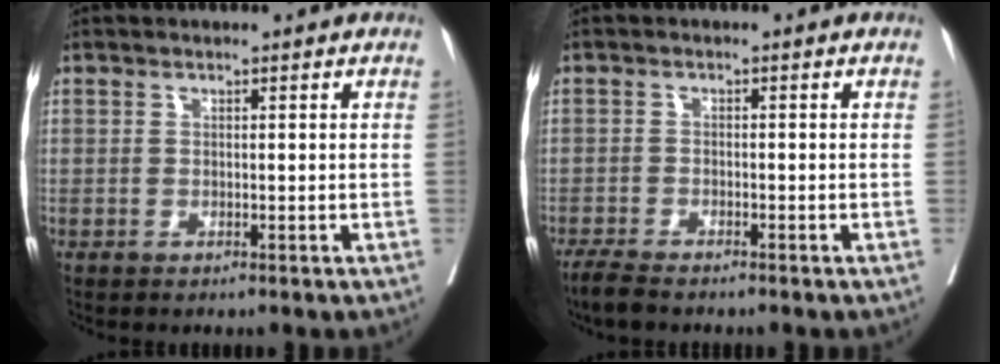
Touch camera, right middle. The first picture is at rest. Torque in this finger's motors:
{"motor_torque": [-0.17, -0.05, 0.04, 0.01]}